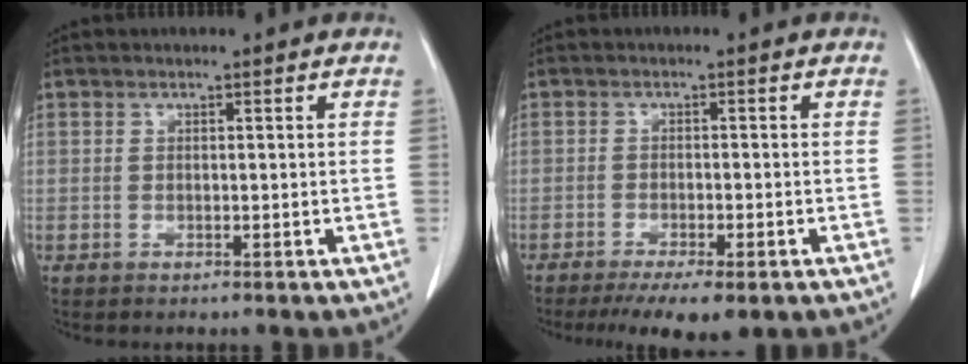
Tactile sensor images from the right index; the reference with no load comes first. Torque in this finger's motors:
{"motor_torque": [0.16, -0.19, 0.41, 0.08]}